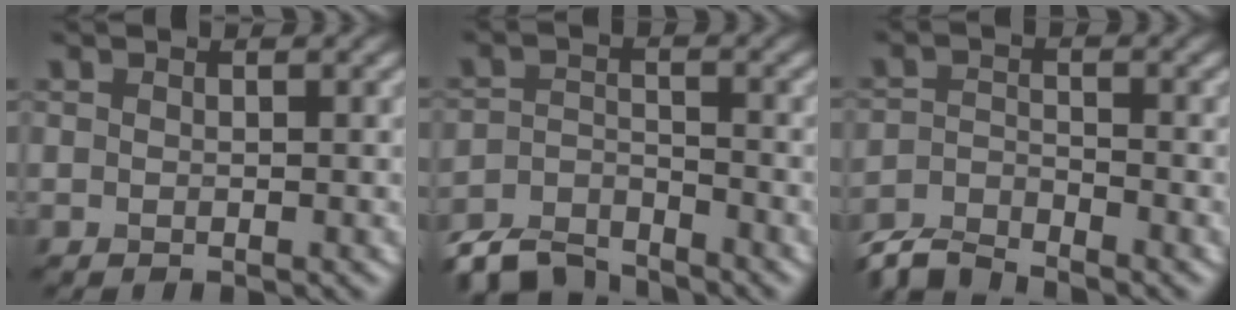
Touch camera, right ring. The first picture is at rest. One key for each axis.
{"total": 5.2, "fx": -4.8, "fy": 1.4, "fz": 1.5, "tx": -0.028, "ty": -0.010, "tz": -0.098}
{"total": 4.0, "fx": -3.8, "fy": 0.6, "fz": 1.0, "tx": -0.022, "ty": -0.007, "tz": -0.083}